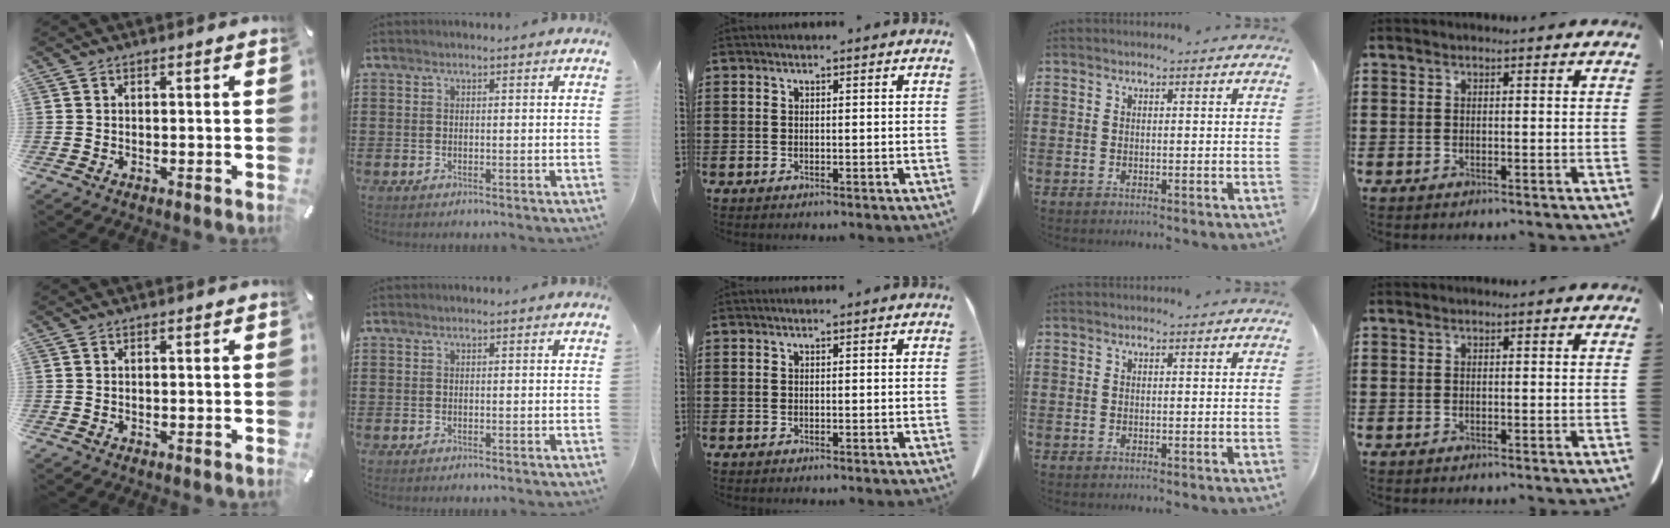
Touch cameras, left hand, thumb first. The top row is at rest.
{}